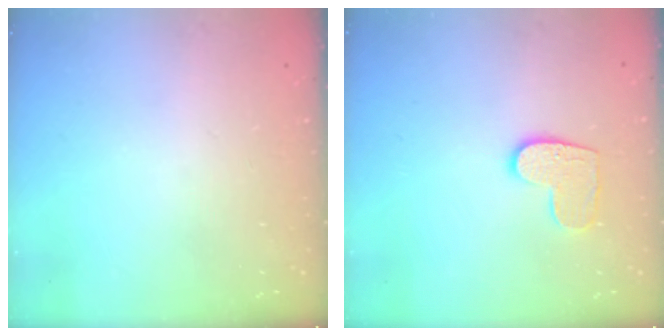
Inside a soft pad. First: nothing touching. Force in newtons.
{"total": 8.9, "press": 8.9, "slide": 0.5}